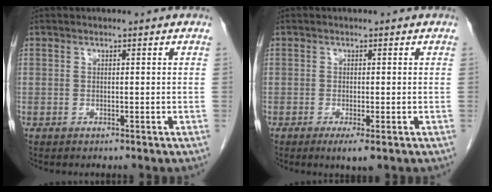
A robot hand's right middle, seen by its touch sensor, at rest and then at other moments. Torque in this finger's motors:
{"motor_torque": [0.61, -0.19, 0.01, 0.01]}